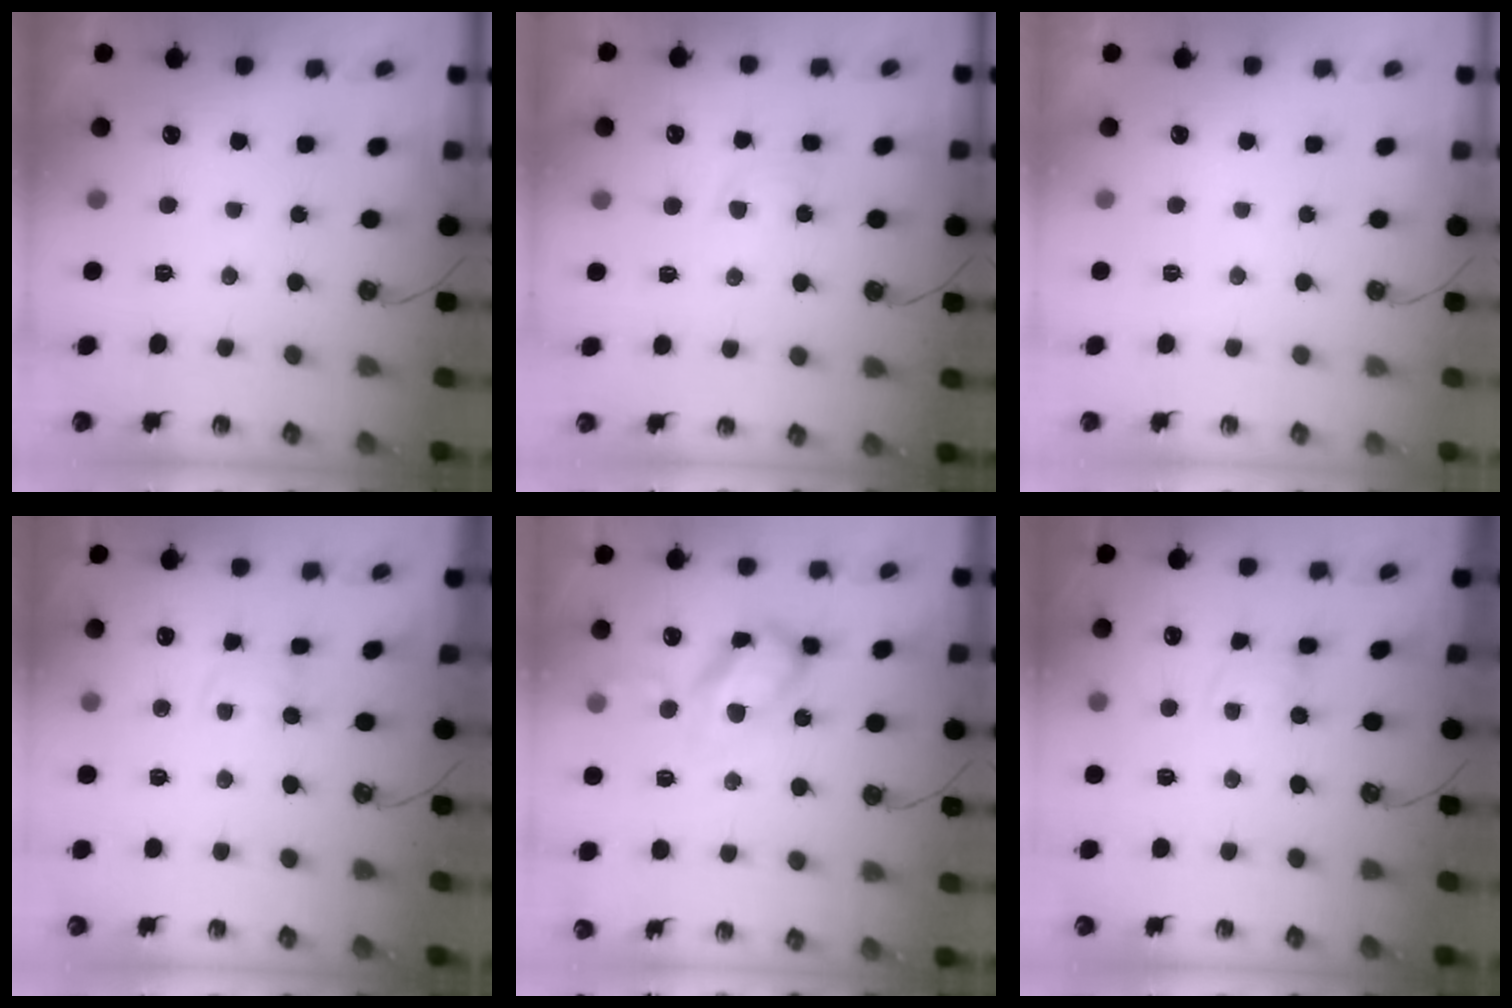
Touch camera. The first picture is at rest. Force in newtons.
{"total": 5.5, "press": 5.4, "slide": 0.8}
{"total": 0.0}
{"total": 2.8, "press": 2.8, "slide": 0.3}
{"total": 15.9, "press": 15.9, "slide": 1.3}
{"total": 1.6, "press": 1.6, "slide": 0.2}